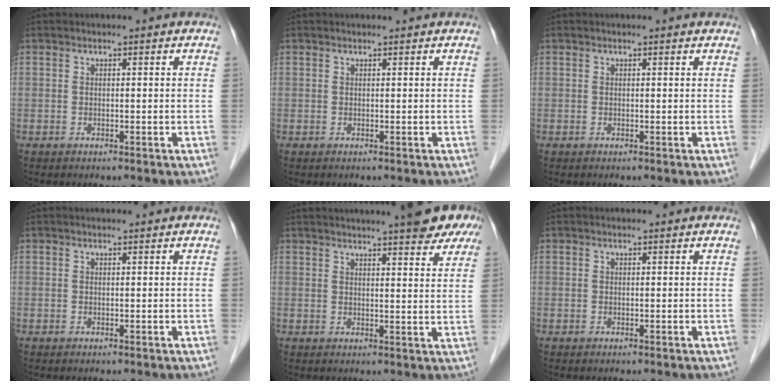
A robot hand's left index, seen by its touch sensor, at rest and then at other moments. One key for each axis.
{"total": 0.9, "fx": 0.9, "fy": 0.3, "fz": 0.1, "tx": -0.005, "ty": 0.011, "tz": 0.015}
{"total": 0.8, "fx": 0.7, "fy": 0.4, "fz": 0.2, "tx": -0.009, "ty": 0.004, "tz": 0.006}
{"total": 1.3, "fx": 1.2, "fy": 0.2, "fz": 0.2, "tx": -0.005, "ty": 0.011, "tz": 0.018}
{"total": 16.4, "fx": 13.3, "fy": 3.0, "fz": 9.0, "tx": -0.119, "ty": 0.022, "tz": 0.153}
{"total": 1.0, "fx": 0.9, "fy": 0.5, "fz": 0.1, "tx": -0.007, "ty": 0.012, "tz": 0.011}